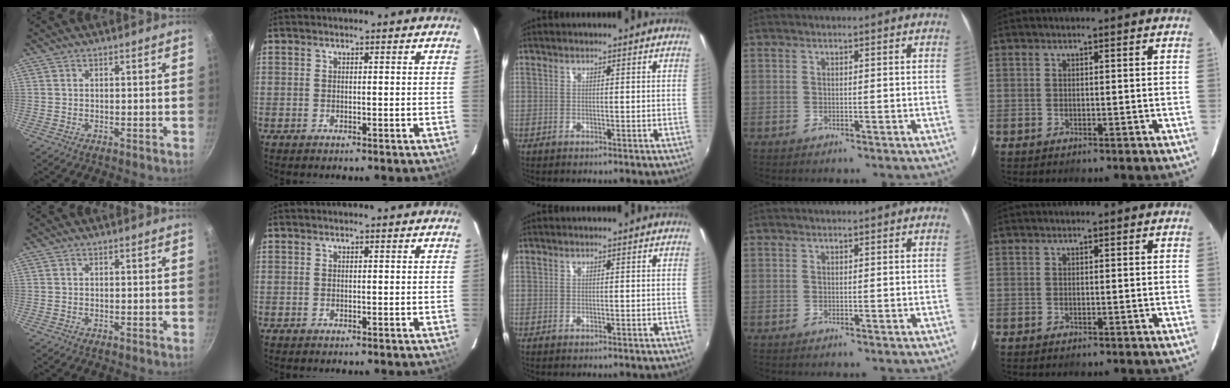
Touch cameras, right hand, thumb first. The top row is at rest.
{}